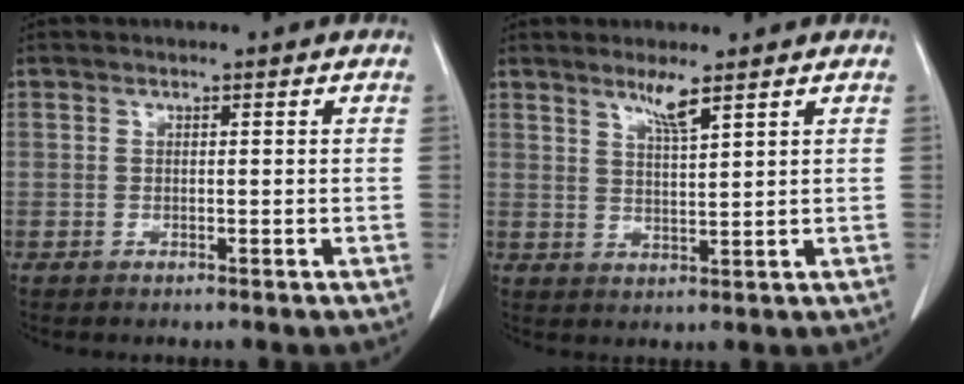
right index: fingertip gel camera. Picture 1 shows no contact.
{"total": 3.5, "force": [2.6, -0.3, 2.4], "torque": [-0.048, -0.006, 0.050]}